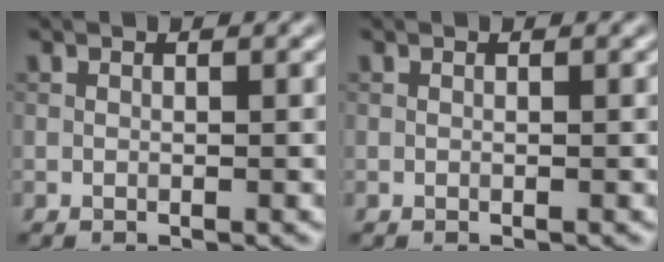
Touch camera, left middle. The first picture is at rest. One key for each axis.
{"total": 0.0}